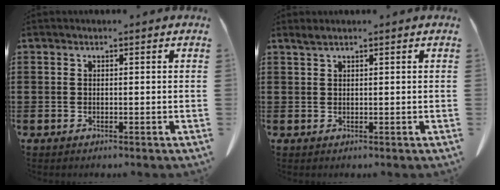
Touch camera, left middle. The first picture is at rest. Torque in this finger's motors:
{"motor_torque": [-0.01, 0.01, 0.01, 0.00]}